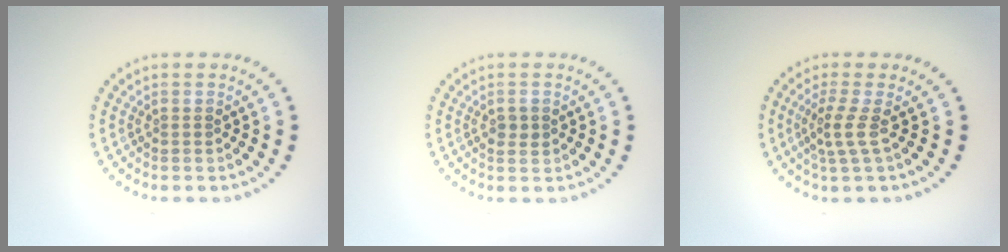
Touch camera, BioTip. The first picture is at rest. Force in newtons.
{"total": 1.2, "press": 1.2, "slide": 0.1}
{"total": 2.1, "press": 1.5, "slide": 1.5}